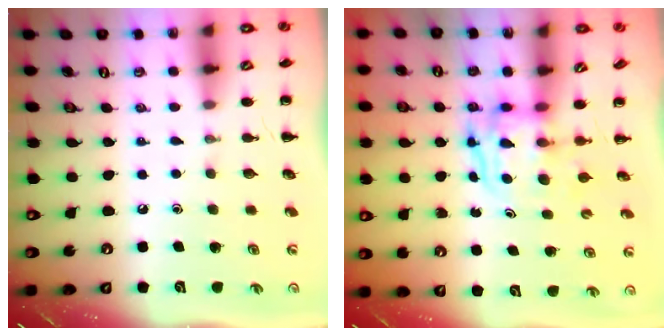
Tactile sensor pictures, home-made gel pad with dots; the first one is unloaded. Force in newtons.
{"total": 3.9, "press": 3.9, "slide": 0.4}